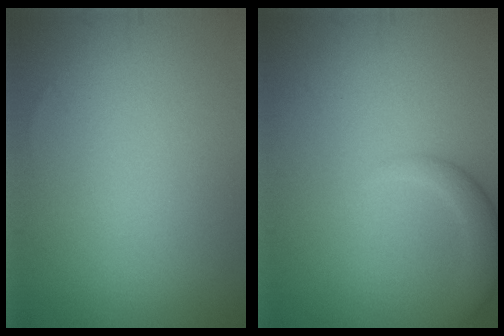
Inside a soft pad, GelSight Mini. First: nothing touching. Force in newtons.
{"total": 2.5, "press": 2.5, "slide": 0.2}